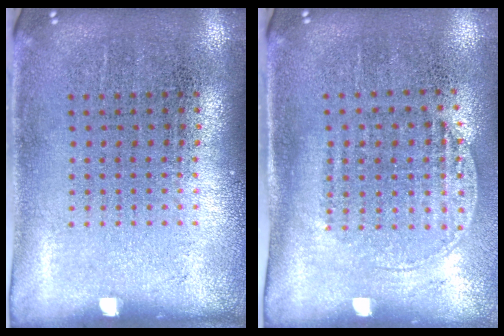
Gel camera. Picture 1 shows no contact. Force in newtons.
{"total": 1.4, "press": 1.2, "slide": 0.7}